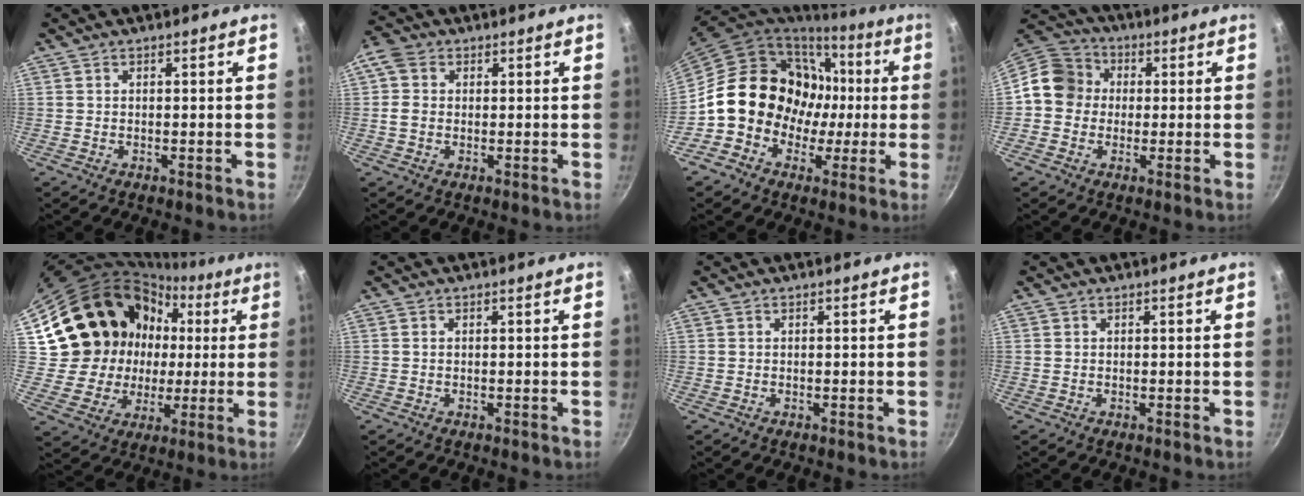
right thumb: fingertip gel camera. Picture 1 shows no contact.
{"total": 4.7, "force": [0.4, 3.9, 2.7], "torque": [-0.045, 0.007, -0.006]}
{"total": 18.1, "force": [-0.6, 15.8, 8.9], "torque": [-0.098, 0.043, -0.010]}
{"total": 10.1, "force": [0.3, 9.1, 4.3], "torque": [-0.044, 0.025, -0.019]}
{"total": 20.9, "force": [3.7, 18.3, 9.3], "torque": [-0.143, 0.028, 0.084]}
{"total": 0.0}
{"total": 0.0}
{"total": 0.0}